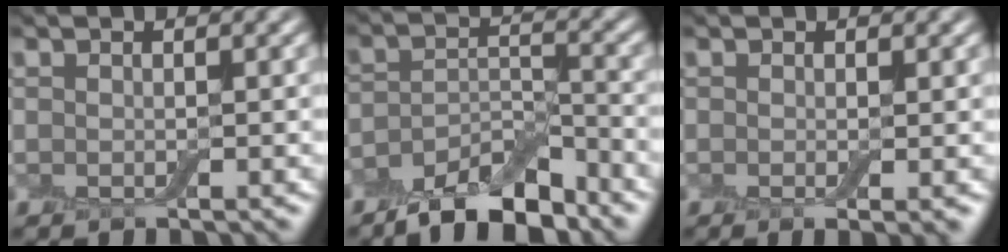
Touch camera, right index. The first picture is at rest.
{"total": 6.7, "force": [-5.4, 2.2, 3.4], "torque": [-0.055, -0.002, -0.097]}
{"total": 1.7, "force": [-0.3, 0.3, 1.6], "torque": [-0.023, -0.007, -0.004]}